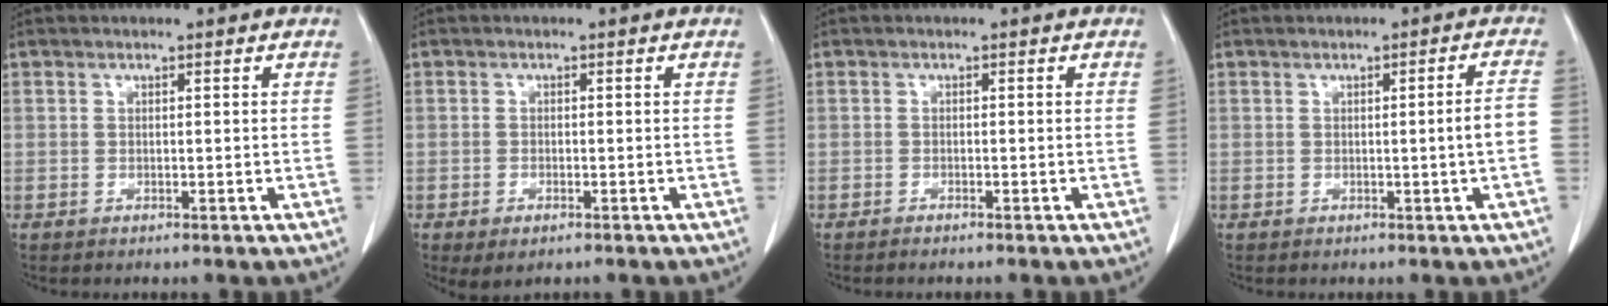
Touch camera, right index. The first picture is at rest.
{"total": 2.8, "force": [-1.6, 1.3, 2.0], "torque": [-0.034, -0.004, -0.017]}
{"total": 1.6, "force": [-1.4, 0.1, 0.8], "torque": [-0.015, -0.003, -0.015]}
{"total": 3.4, "force": [-0.6, -0.4, 3.3], "torque": [-0.045, 0.000, -0.009]}